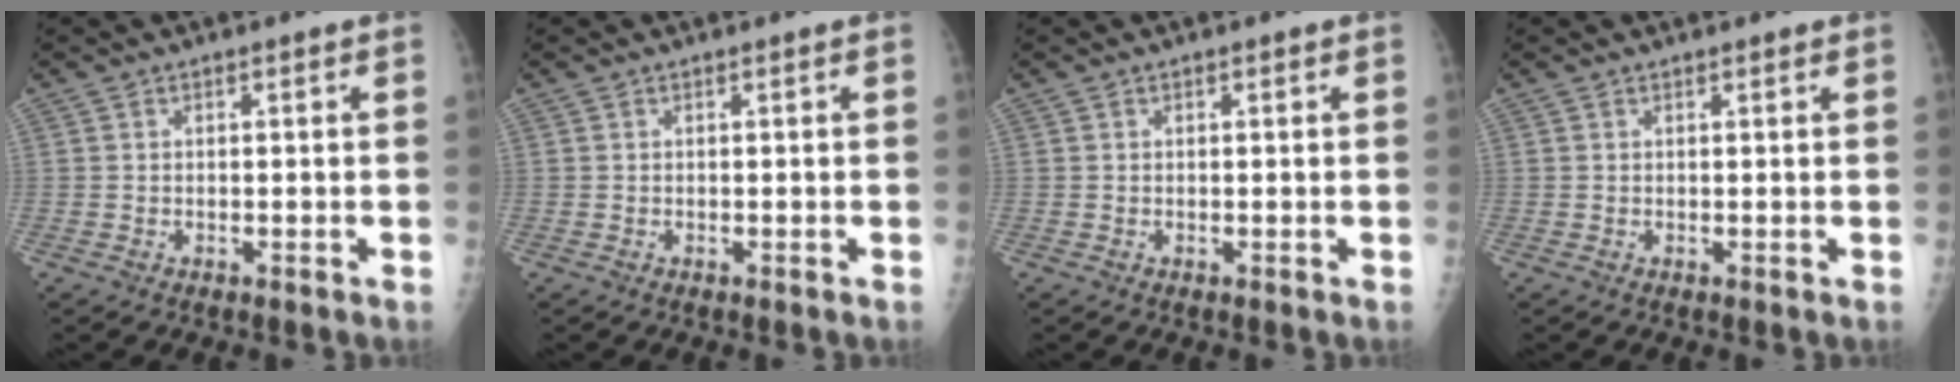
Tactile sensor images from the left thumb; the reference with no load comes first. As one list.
[{"total": 0.0}, {"total": 0.5, "force": [0.2, 0.3, 0.3], "torque": [-0.001, 0.000, 0.001]}, {"total": 0.6, "force": [0.5, 0.2, 0.3], "torque": [-0.005, -0.002, 0.006]}]